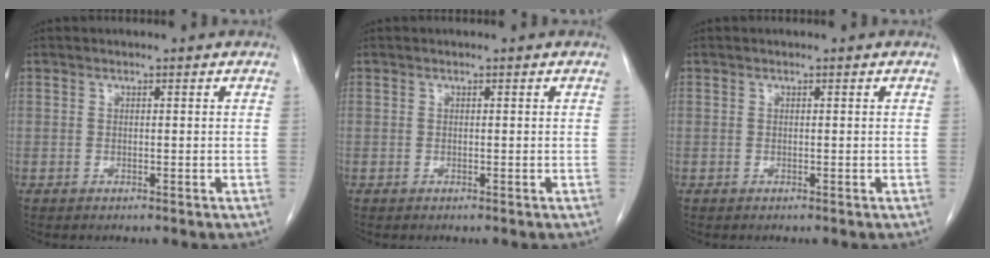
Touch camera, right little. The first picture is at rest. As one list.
[{"total": 0.0}, {"total": 0.0}]